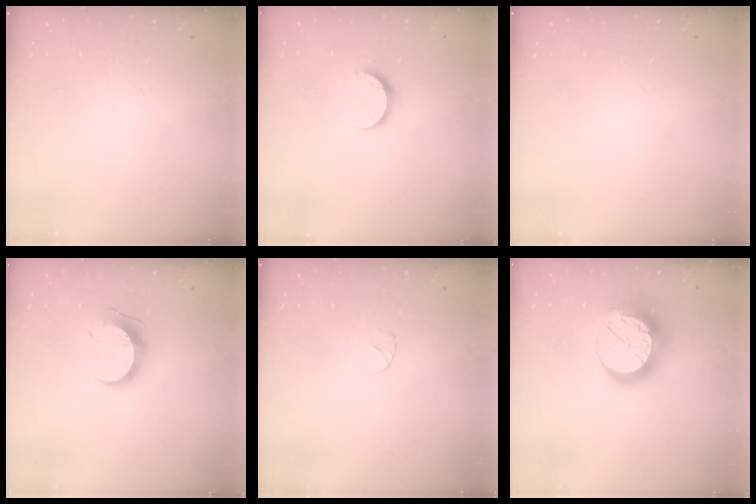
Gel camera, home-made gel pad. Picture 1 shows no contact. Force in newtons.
{"total": 7.0, "press": 7.0, "slide": 0.6}
{"total": 0.0}
{"total": 10.0, "press": 10.0, "slide": 0.3}
{"total": 4.3, "press": 4.3, "slide": 0.4}
{"total": 17.9, "press": 17.8, "slide": 1.4}